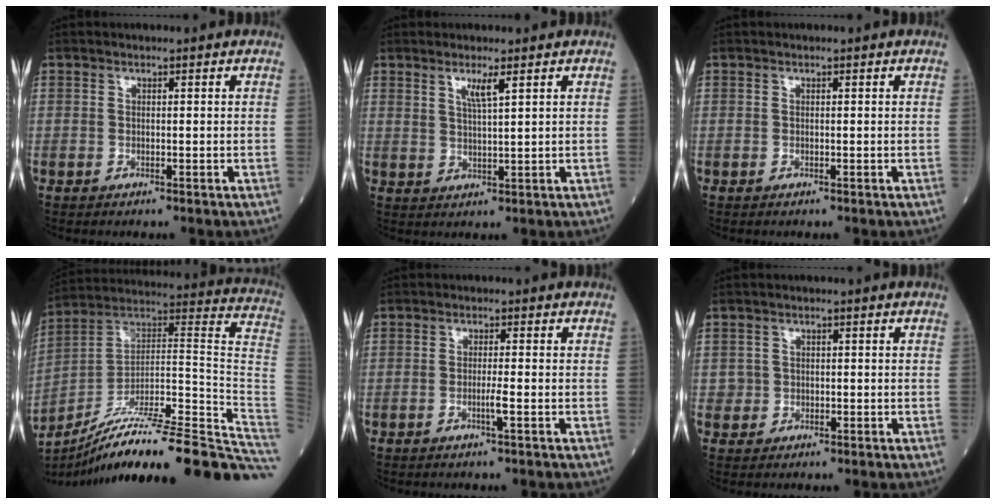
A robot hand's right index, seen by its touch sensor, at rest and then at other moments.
{"total": 3.1, "force": [1.8, -0.1, 2.5], "torque": [-0.052, -0.005, 0.036]}
{"total": 0.0}
{"total": 31.1, "force": [-24.4, 0.8, 19.3], "torque": [-0.154, 0.012, -0.361]}
{"total": 2.1, "force": [-0.8, -0.3, 1.9], "torque": [-0.038, -0.003, -0.016]}
{"total": 1.7, "force": [0.0, 1.7, 0.0], "torque": [0.006, 0.007, 0.001]}